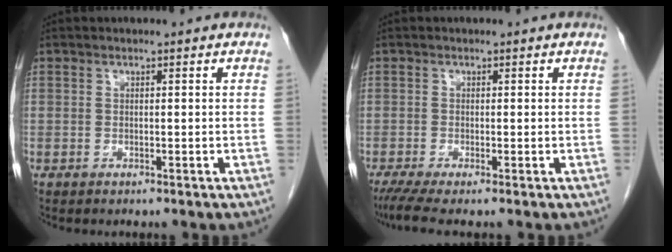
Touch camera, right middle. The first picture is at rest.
{"total": 3.5, "force": [-2.4, 0.2, 2.6], "torque": [-0.051, -0.013, -0.047]}